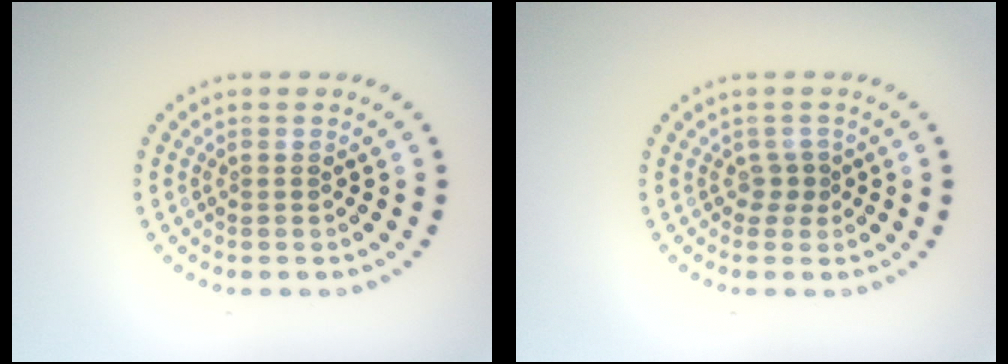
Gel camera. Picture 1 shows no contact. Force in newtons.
{"total": 1.1, "press": 0.8, "slide": 0.7}